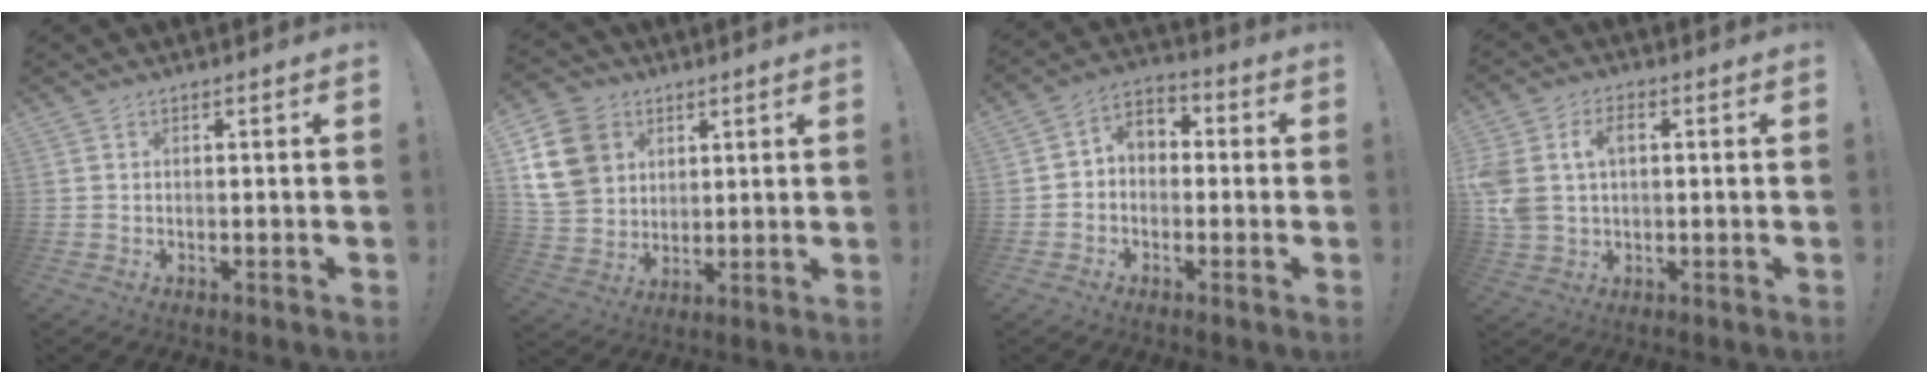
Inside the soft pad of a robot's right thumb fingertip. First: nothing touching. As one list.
[{"total": 15.4, "force": [5.5, 12.6, 7.1], "torque": [-0.123, -0.014, 0.115]}, {"total": 5.7, "force": [-0.8, 4.9, 2.8], "torque": [-0.050, 0.024, -0.010]}, {"total": 8.9, "force": [2.2, 6.4, 5.8], "torque": [-0.120, 0.001, 0.040]}]